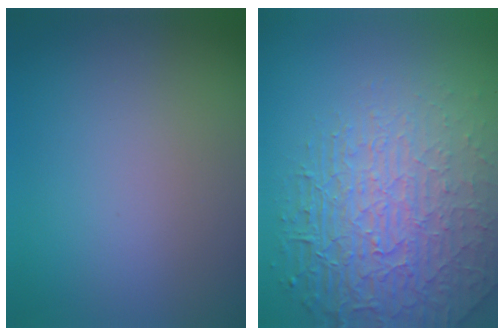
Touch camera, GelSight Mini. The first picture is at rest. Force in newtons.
{"total": 8.0, "press": 5.6, "slide": 5.7}